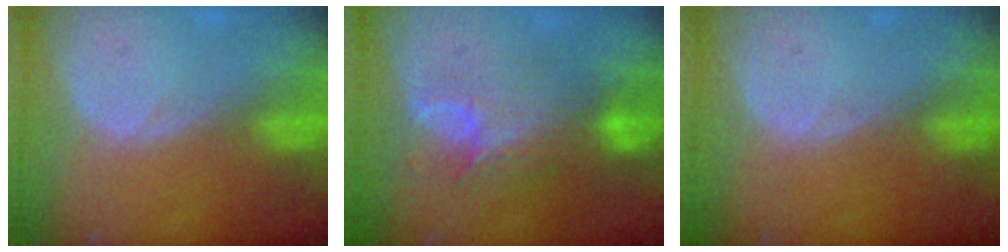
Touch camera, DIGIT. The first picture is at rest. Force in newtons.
{"total": 7.7, "press": 7.5, "slide": 1.7}
{"total": 0.0}